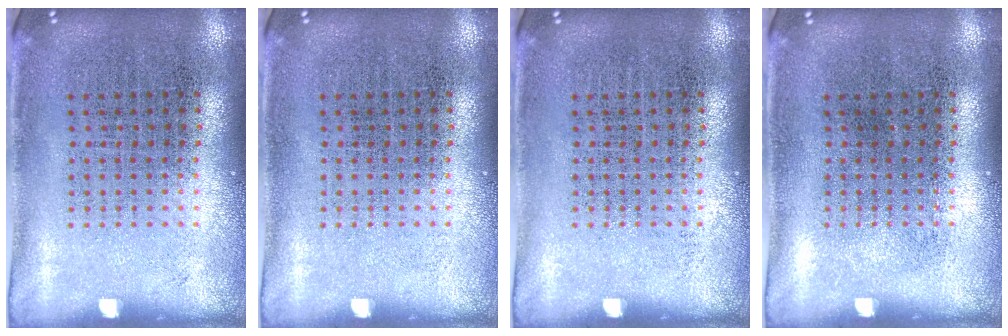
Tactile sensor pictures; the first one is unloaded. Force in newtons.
{"total": 0.0}
{"total": 0.0}
{"total": 0.0}